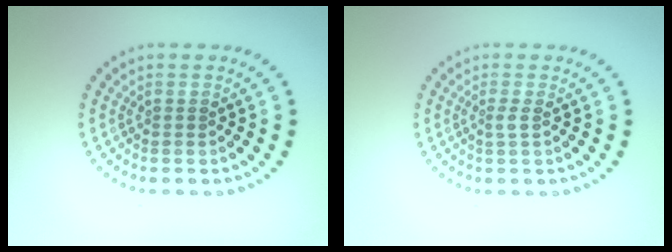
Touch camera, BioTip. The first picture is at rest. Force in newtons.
{"total": 0.9, "press": 0.6, "slide": 0.7}